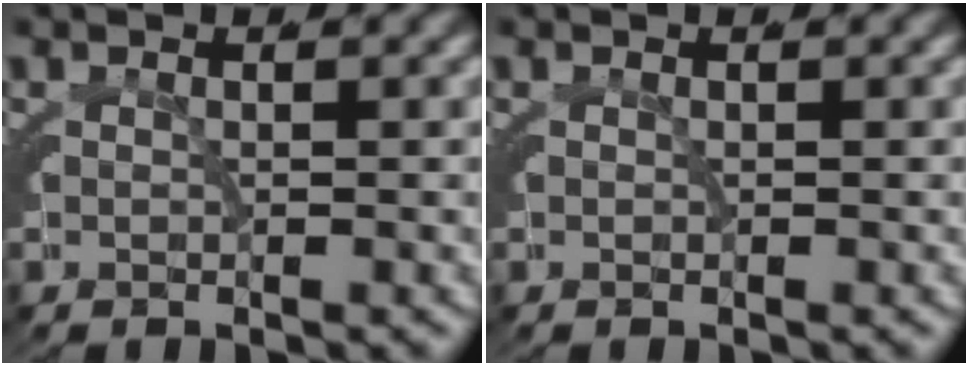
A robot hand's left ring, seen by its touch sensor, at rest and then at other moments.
{"total": 0.0}